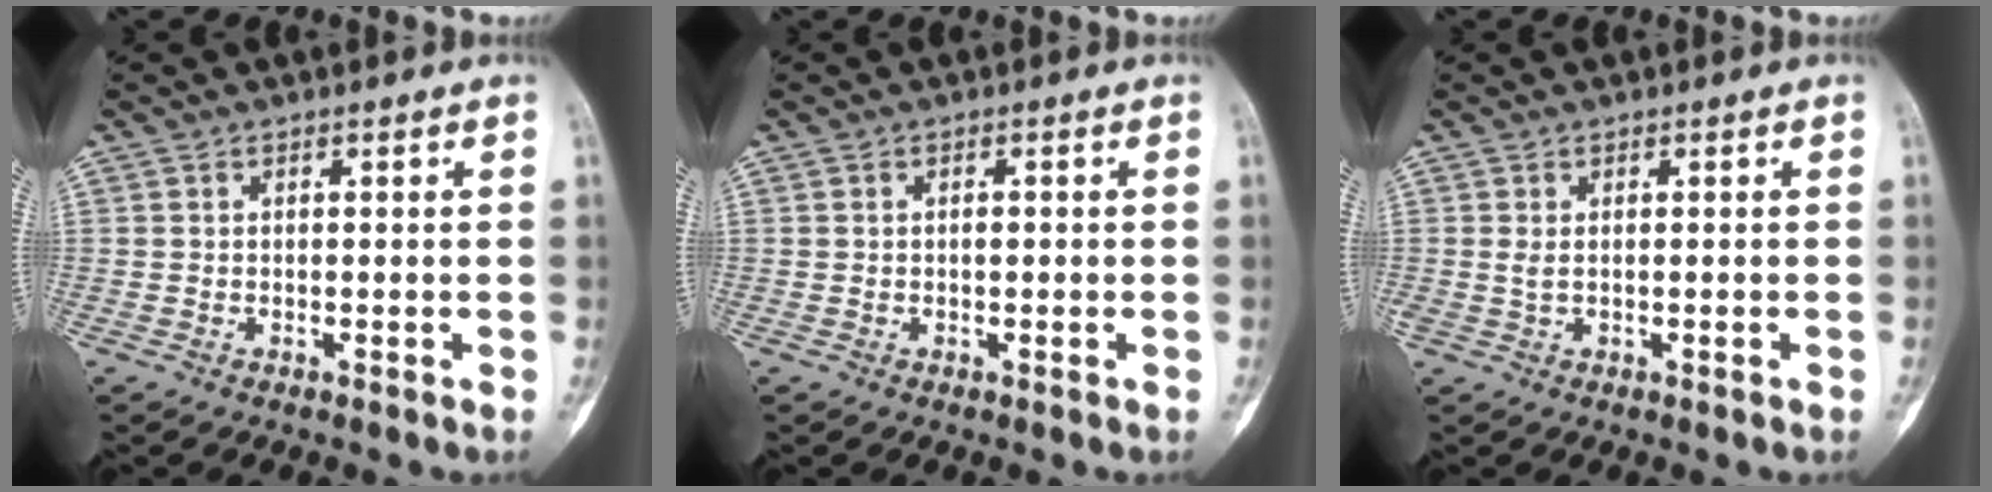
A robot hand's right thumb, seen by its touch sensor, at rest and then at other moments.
{"total": 0.8, "force": [0.0, 0.5, 0.6], "torque": [-0.011, 0.001, -0.001]}
{"total": 1.5, "force": [0.1, 0.5, 1.4], "torque": [-0.034, 0.002, 0.008]}